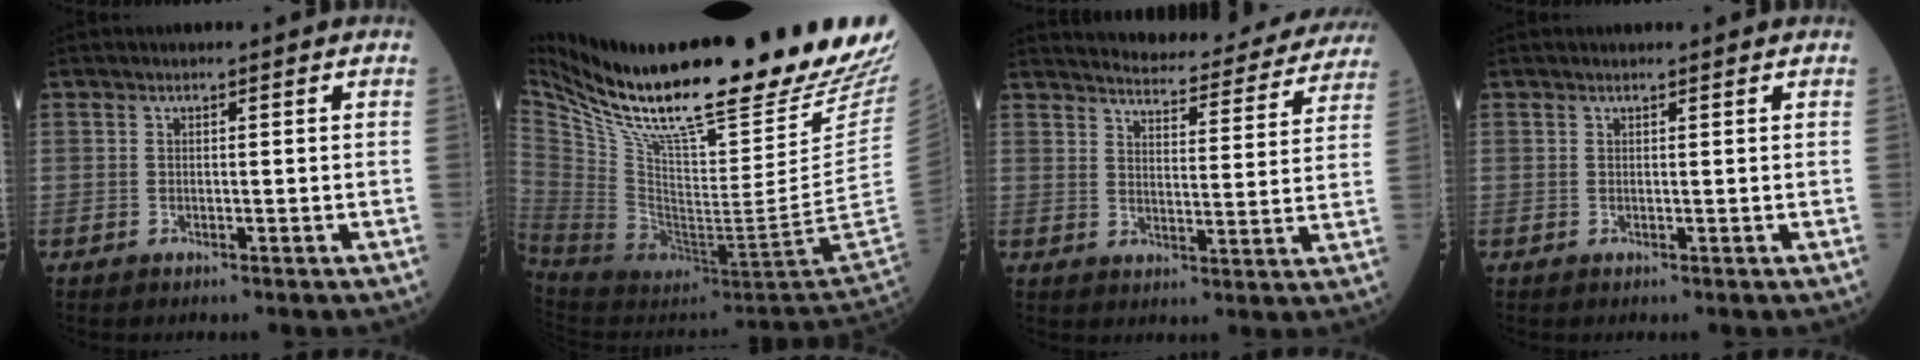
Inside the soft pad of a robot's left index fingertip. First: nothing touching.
{"total": 34.2, "force": [25.2, 2.5, 23.1], "torque": [-0.355, -0.048, 0.394]}
{"total": 22.4, "force": [21.0, 3.7, 6.8], "torque": [-0.088, -0.036, 0.252]}
{"total": 1.1, "force": [1.1, 0.0, 0.3], "torque": [-0.009, 0.009, 0.017]}